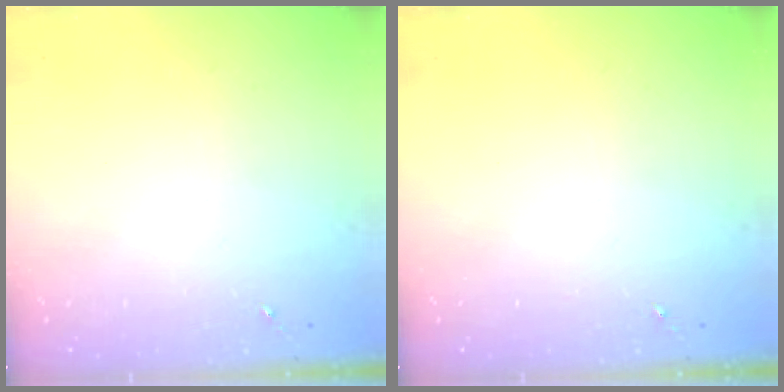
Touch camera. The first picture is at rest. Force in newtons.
{"total": 0.0}